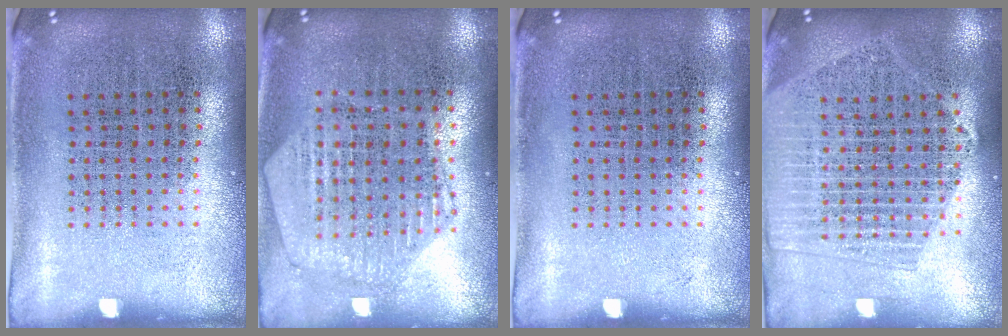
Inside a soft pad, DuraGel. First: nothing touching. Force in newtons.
{"total": 1.2, "press": 1.1, "slide": 0.2}
{"total": 0.0}
{"total": 2.1, "press": 1.9, "slide": 0.9}